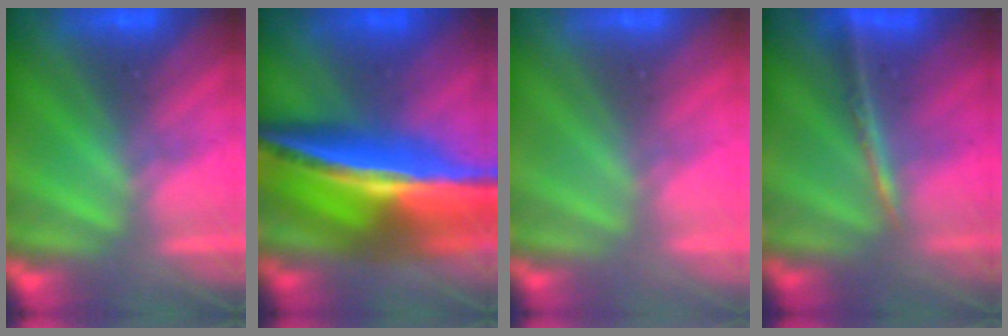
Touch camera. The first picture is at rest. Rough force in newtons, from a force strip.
{"total": 7.7}
{"total": 2.8}
{"total": 2.0}